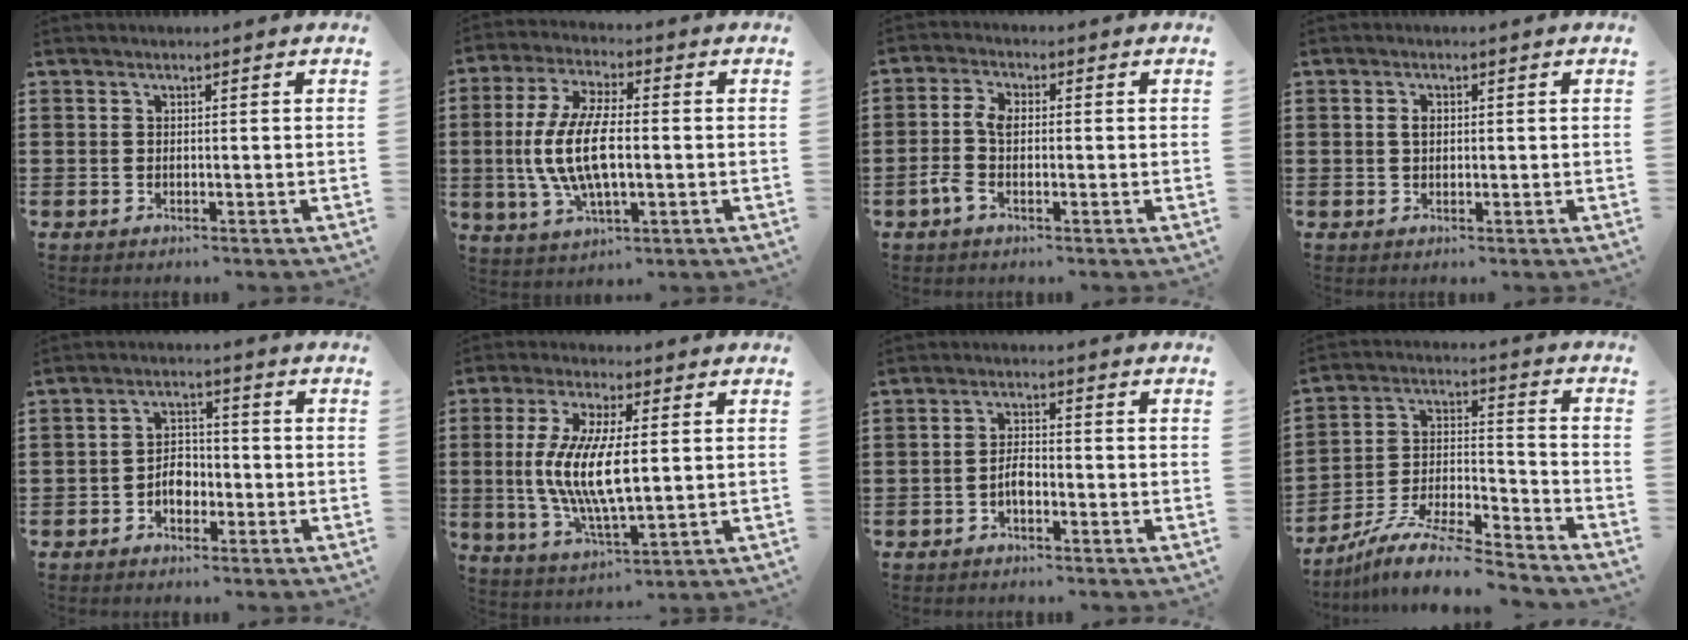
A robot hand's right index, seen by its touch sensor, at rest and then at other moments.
{"total": 11.1, "force": [-0.9, 4.2, 10.2], "torque": [-0.233, -0.015, -0.024]}
{"total": 4.0, "force": [-1.0, 1.9, 3.4], "torque": [-0.089, -0.003, -0.027]}
{"total": 1.6, "force": [0.3, 1.0, 1.2], "torque": [-0.025, 0.007, 0.004]}
{"total": 3.8, "force": [-1.5, 2.6, 2.3], "torque": [-0.038, 0.002, -0.032]}
{"total": 10.1, "force": [0.4, 3.3, 9.5], "torque": [-0.203, -0.006, 0.004]}
{"total": 2.9, "force": [-1.2, 1.2, 2.4], "torque": [-0.054, 0.002, -0.025]}
{"total": 10.3, "force": [-9.2, 1.2, 4.3], "torque": [-0.075, 0.017, -0.183]}